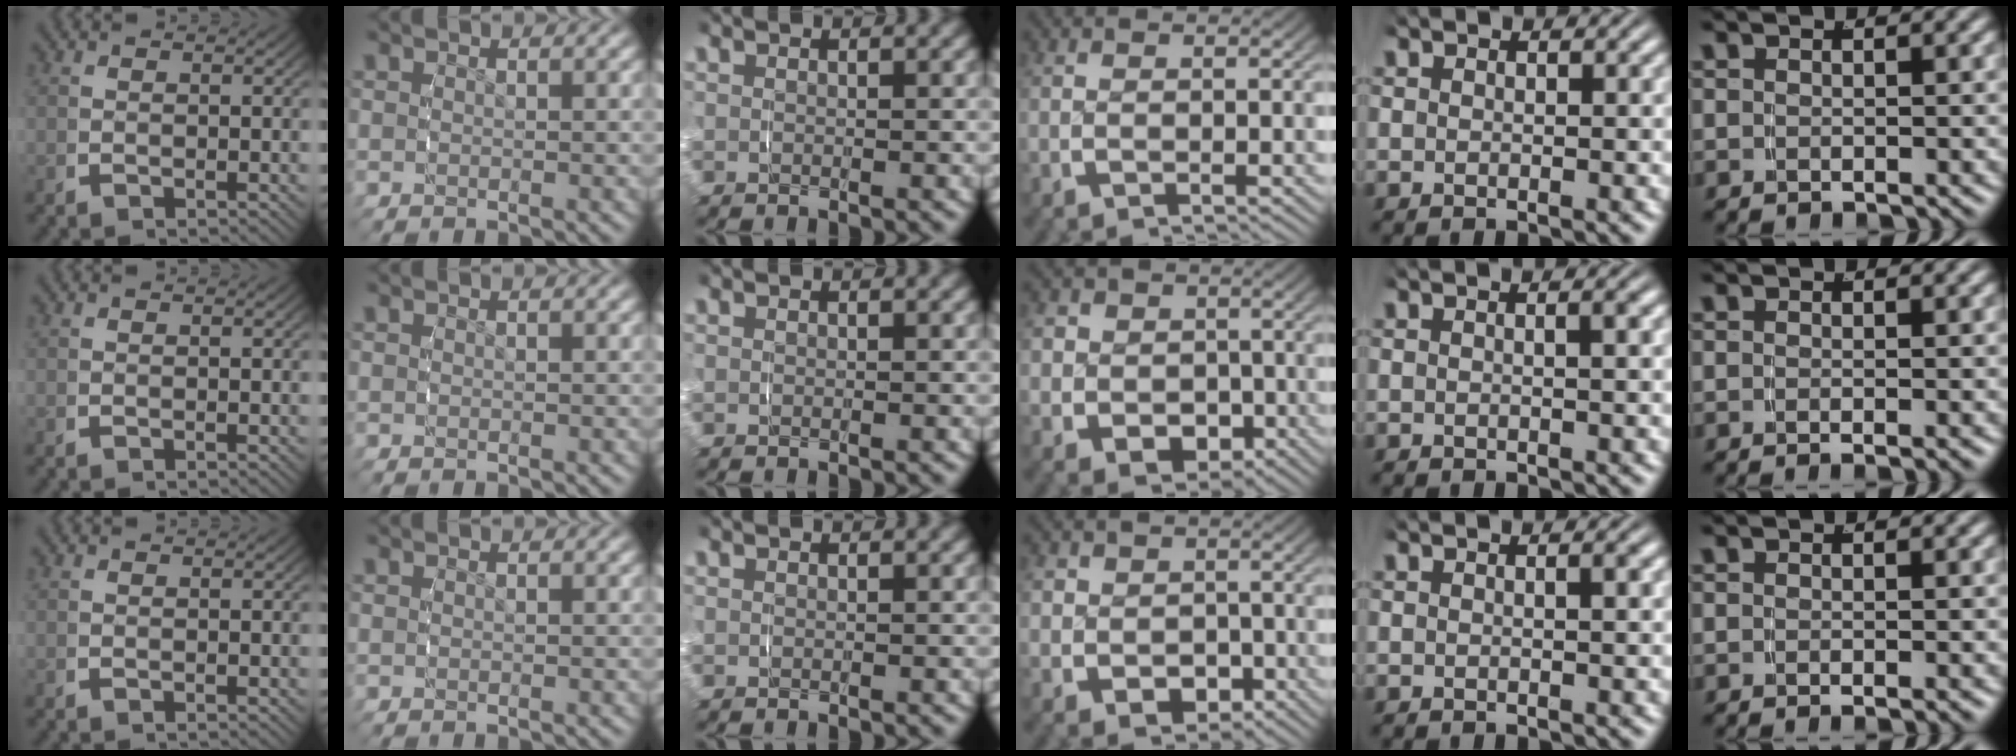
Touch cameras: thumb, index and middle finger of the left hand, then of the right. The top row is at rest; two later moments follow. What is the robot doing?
{"motion": "grasp_and_lifting", "object": "paper towel"}